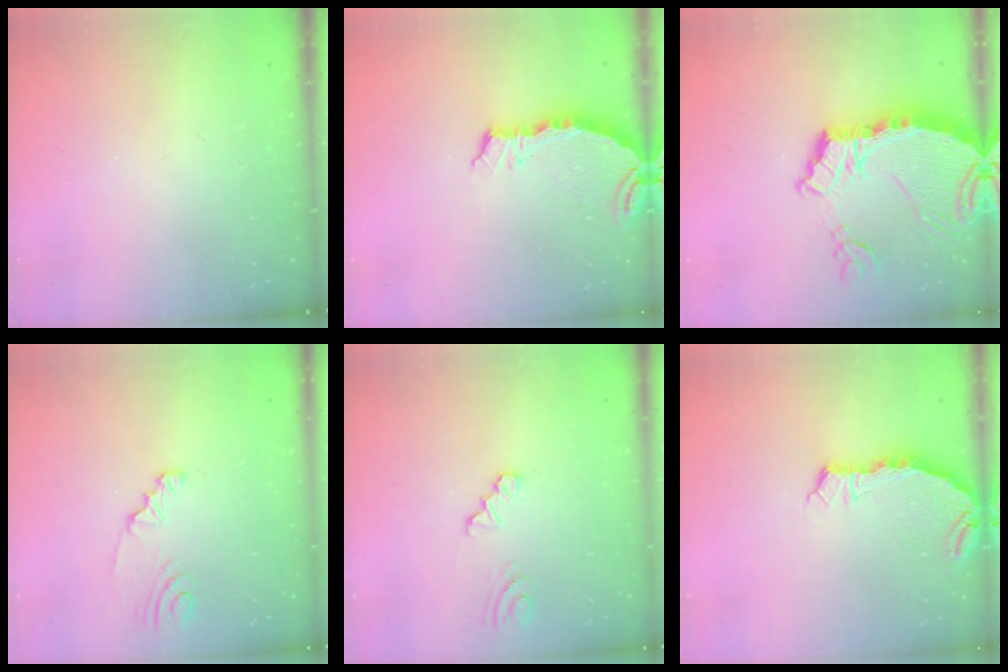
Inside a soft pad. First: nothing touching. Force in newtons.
{"total": 6.4, "press": 6.3, "slide": 1.4}
{"total": 10.7, "press": 10.7, "slide": 1.1}
{"total": 2.8, "press": 2.8, "slide": 0.3}
{"total": 0.9, "press": 0.9, "slide": 0.1}
{"total": 6.9, "press": 5.2, "slide": 4.5}